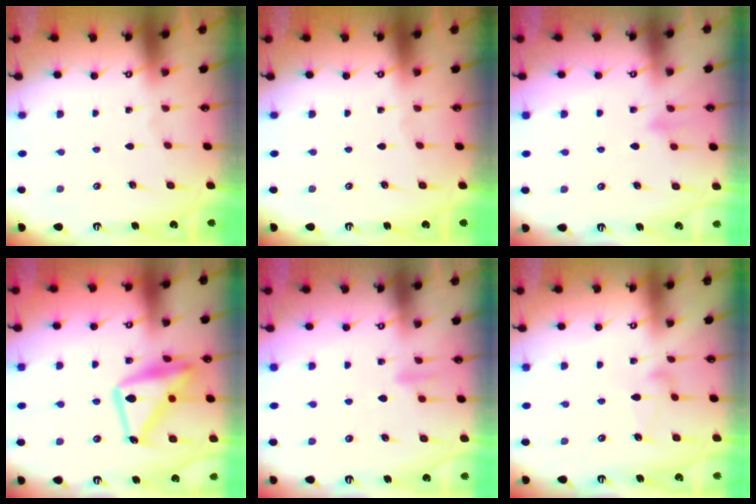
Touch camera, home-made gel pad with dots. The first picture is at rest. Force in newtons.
{"total": 0.0}
{"total": 7.1, "press": 7.0, "slide": 0.7}
{"total": 17.4, "press": 17.3, "slide": 1.4}
{"total": 8.7, "press": 8.6, "slide": 1.3}
{"total": 6.8, "press": 6.8, "slide": 0.3}